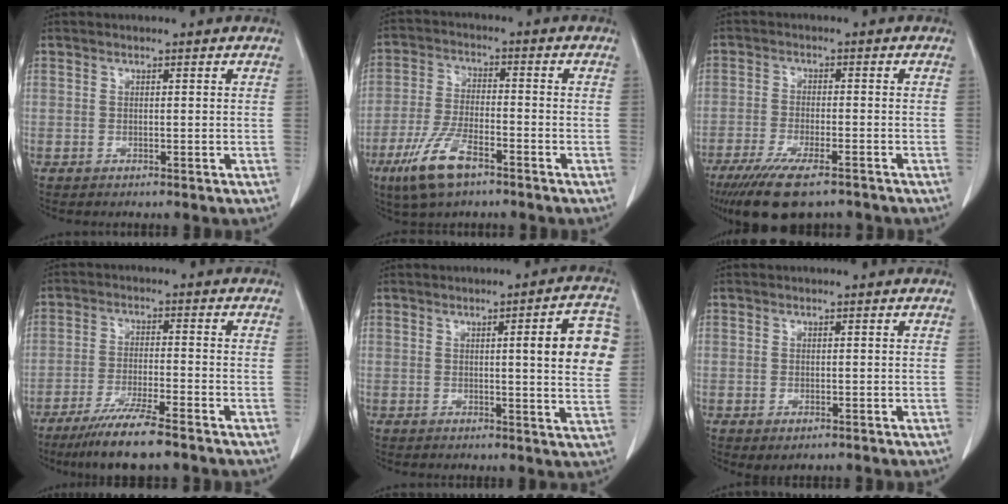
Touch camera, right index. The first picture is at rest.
{"total": 9.4, "force": [-5.7, 2.8, 6.9], "torque": [-0.149, -0.014, -0.106]}
{"total": 11.1, "force": [-8.2, 2.3, 7.1], "torque": [-0.121, -0.023, -0.131]}
{"total": 8.7, "force": [-6.7, 0.0, 5.6], "torque": [-0.100, -0.024, -0.117]}
{"total": 9.3, "force": [1.8, 1.3, 9.0], "torque": [-0.099, 0.006, 0.014]}
{"total": 1.3, "force": [-0.6, 0.6, 1.0], "torque": [-0.015, -0.003, -0.002]}